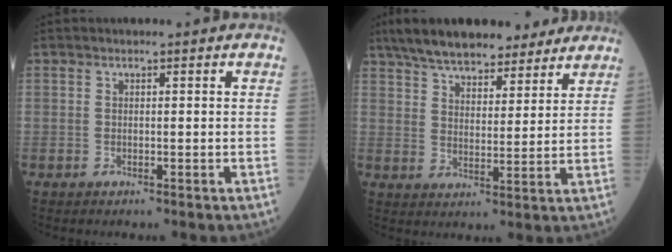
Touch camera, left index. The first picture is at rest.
{"total": 16.0, "force": [13.3, 5.1, 7.3], "torque": [-0.117, 0.034, 0.207]}